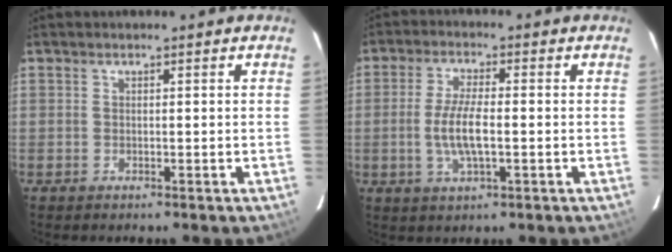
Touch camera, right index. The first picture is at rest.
{"total": 7.3, "force": [-1.1, 2.1, 6.9], "torque": [-0.138, -0.005, -0.021]}